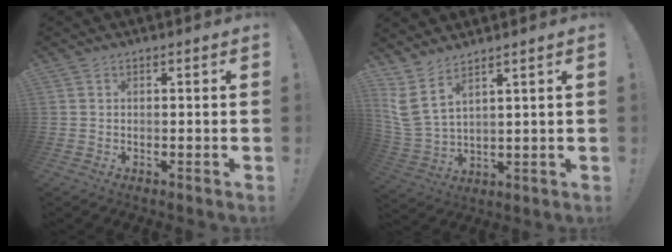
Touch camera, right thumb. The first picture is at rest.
{"total": 6.8, "force": [5.0, 2.0, 4.2], "torque": [-0.086, -0.033, 0.100]}